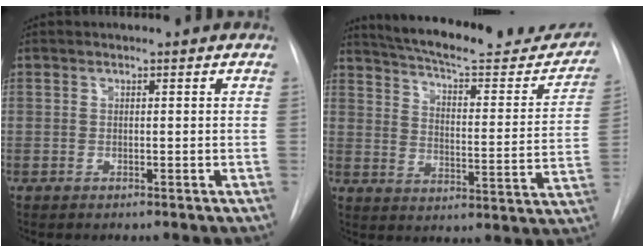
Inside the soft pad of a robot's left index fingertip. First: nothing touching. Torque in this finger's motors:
{"motor_torque": [0.39, -0.70, 0.09, 0.02]}